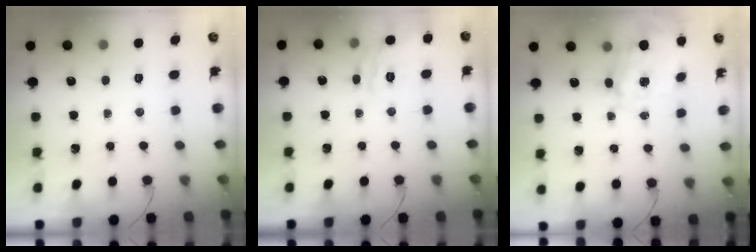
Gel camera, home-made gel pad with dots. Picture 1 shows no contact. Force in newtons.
{"total": 7.1, "press": 7.0, "slide": 0.7}
{"total": 3.6, "press": 3.5, "slide": 0.8}